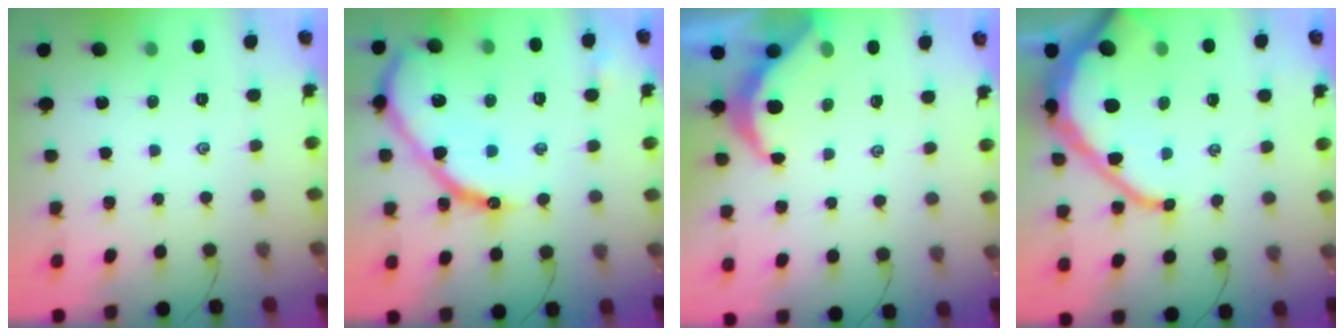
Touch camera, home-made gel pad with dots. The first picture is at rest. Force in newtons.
{"total": 19.4, "press": 19.3, "slide": 1.7}
{"total": 5.5, "press": 5.5, "slide": 0.5}
{"total": 19.5, "press": 19.4, "slide": 1.8}